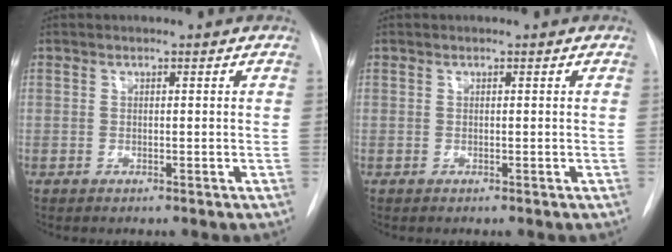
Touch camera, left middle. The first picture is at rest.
{"total": 0.0}